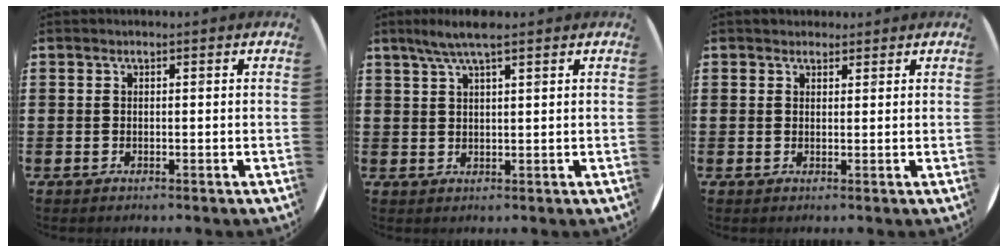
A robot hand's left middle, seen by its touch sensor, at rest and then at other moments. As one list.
[{"total": 4.3, "force": [3.1, 0.5, 2.9], "torque": [-0.062, 0.005, 0.054]}, {"total": 1.4, "force": [1.3, 0.5, -0.1], "torque": [0.008, 0.001, 0.024]}]